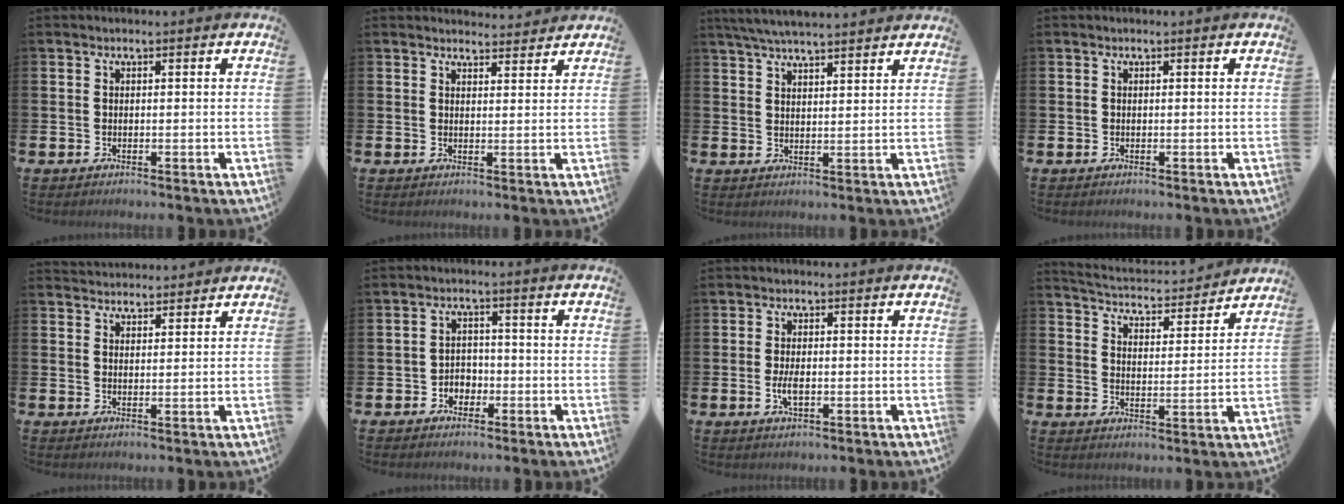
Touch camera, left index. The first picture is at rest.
{"total": 2.5, "force": [2.4, 0.4, -0.1], "torque": [0.008, -0.016, 0.042]}
{"total": 5.0, "force": [4.8, 0.2, 1.4], "torque": [-0.048, -0.013, 0.089]}
{"total": 0.0}
{"total": 3.1, "force": [3.0, 0.6, -0.2], "torque": [-0.001, -0.013, 0.056]}
{"total": 2.8, "force": [-1.6, 2.1, 0.8], "torque": [-0.028, 0.012, -0.035]}
{"total": 2.9, "force": [-0.4, 1.3, 2.5], "torque": [-0.046, 0.000, -0.008]}
{"total": 4.6, "force": [4.5, 0.6, 0.2], "torque": [-0.023, -0.041, 0.074]}